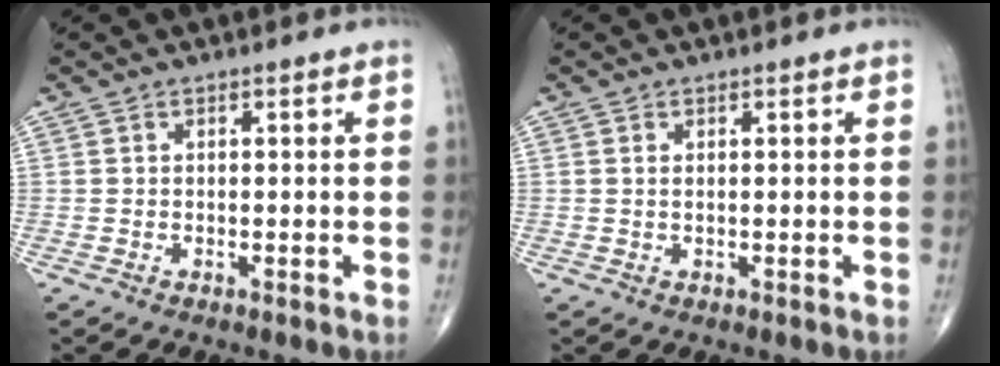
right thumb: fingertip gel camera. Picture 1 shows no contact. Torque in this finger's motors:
{"motor_torque": [-0.83, 0.33, -0.13, 0.38, -0.03]}